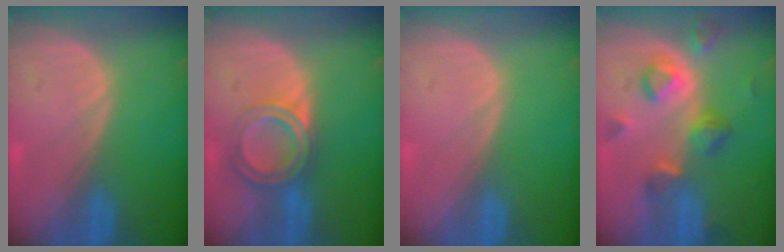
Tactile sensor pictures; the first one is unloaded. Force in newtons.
{"total": 6.4, "press": 5.4, "slide": 3.5}
{"total": 0.0}
{"total": 7.1, "press": 6.8, "slide": 2.0}